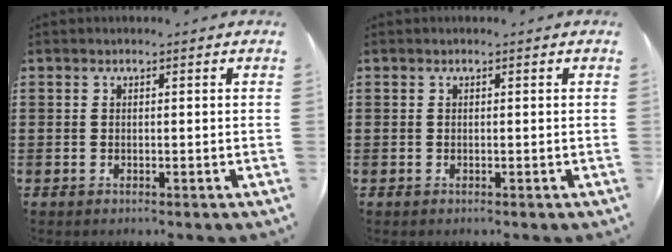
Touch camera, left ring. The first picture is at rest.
{"total": 0.0}